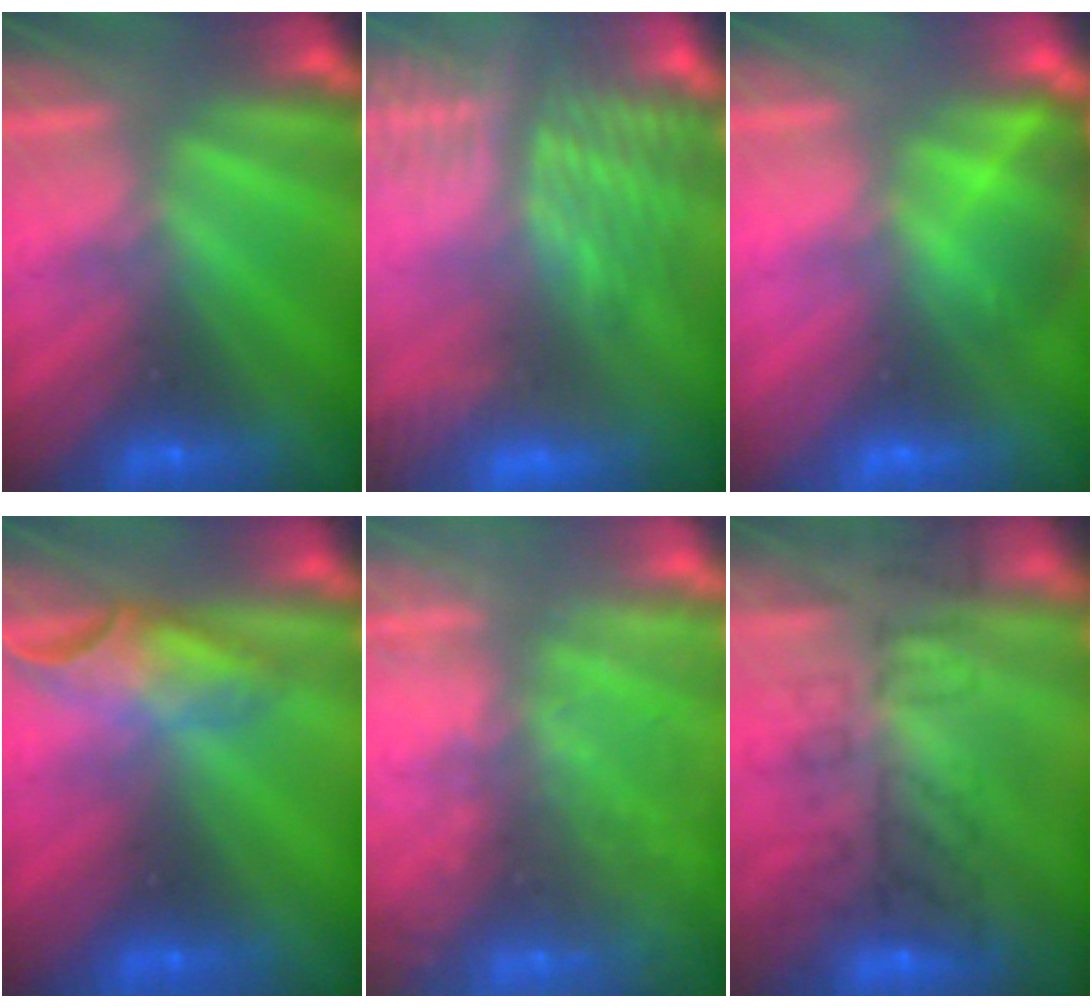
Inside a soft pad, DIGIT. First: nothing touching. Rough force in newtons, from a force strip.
{"total": 9.6}
{"total": 2.9}
{"total": 4.6}
{"total": 5.9}
{"total": 8.7}